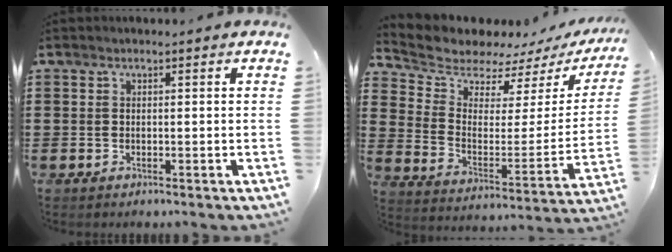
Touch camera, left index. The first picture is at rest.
{"total": 6.5, "force": [6.2, 1.9, 0.2], "torque": [-0.050, -0.052, 0.107]}